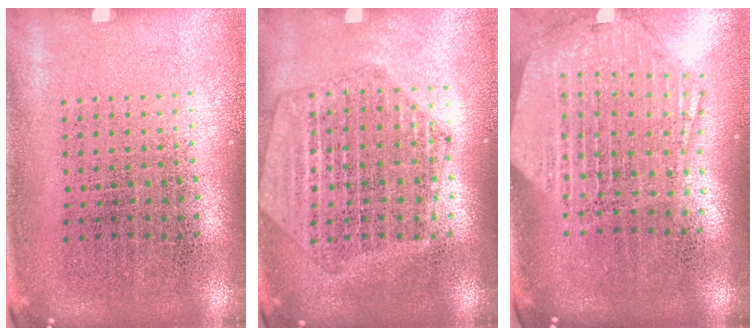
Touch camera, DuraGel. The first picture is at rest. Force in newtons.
{"total": 1.9, "press": 1.8, "slide": 0.6}
{"total": 2.8, "press": 2.2, "slide": 1.7}